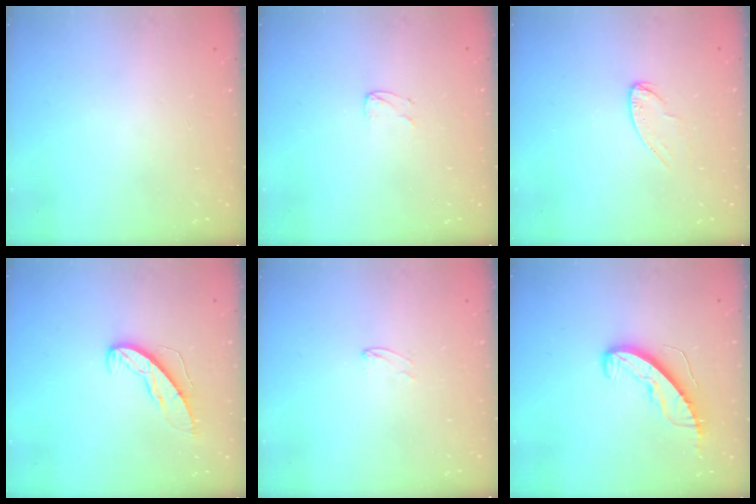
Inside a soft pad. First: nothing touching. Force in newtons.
{"total": 3.1, "press": 3.1, "slide": 0.3}
{"total": 7.1, "press": 7.0, "slide": 0.6}
{"total": 6.3, "press": 6.3, "slide": 0.5}
{"total": 3.4, "press": 3.4, "slide": 0.3}
{"total": 9.0, "press": 9.0, "slide": 0.5}